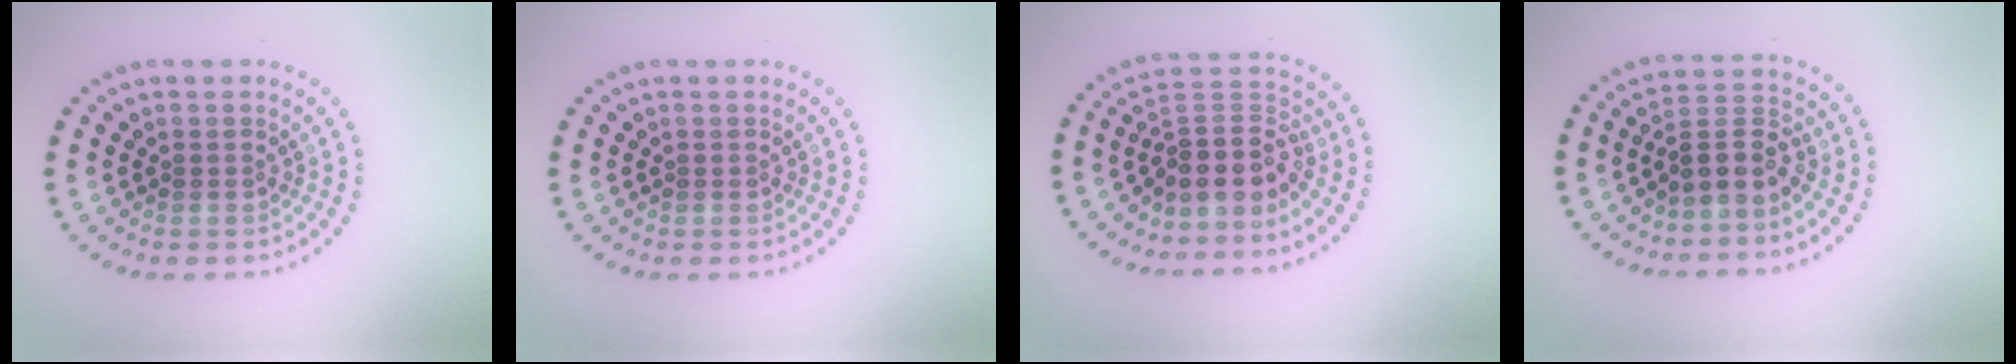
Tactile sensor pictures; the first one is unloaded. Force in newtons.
{"total": 0.0}
{"total": 4.3, "press": 3.4, "slide": 2.6}
{"total": 3.3, "press": 2.8, "slide": 1.7}